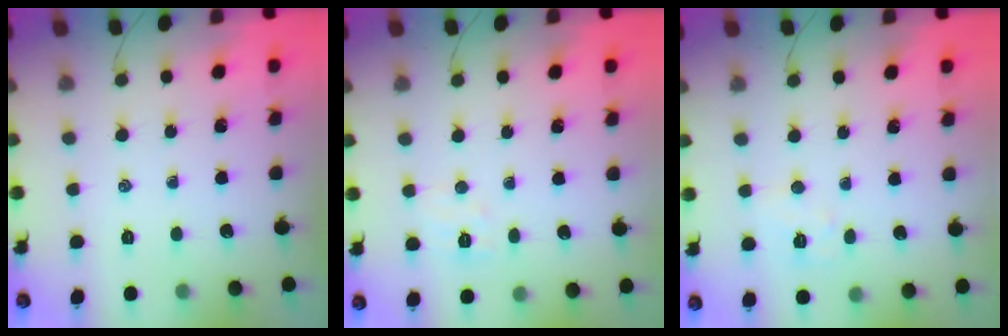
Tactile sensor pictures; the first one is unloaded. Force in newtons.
{"total": 4.5, "press": 4.4, "slide": 1.1}
{"total": 5.6, "press": 5.6, "slide": 0.7}